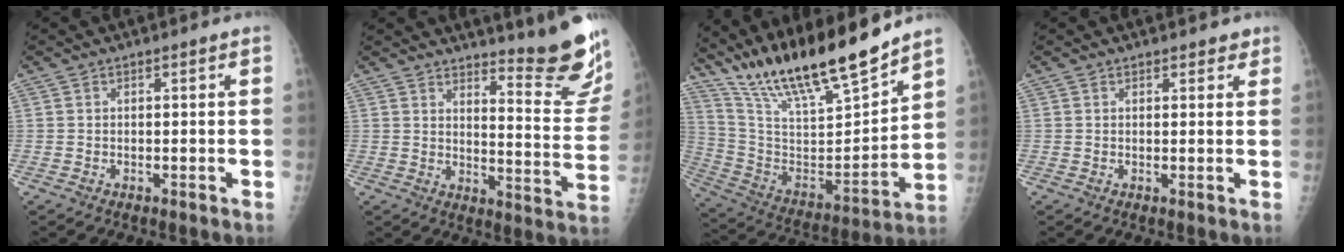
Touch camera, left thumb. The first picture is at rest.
{"total": 15.2, "force": [13.3, 1.3, 7.3], "torque": [-0.075, -0.157, 0.169]}
{"total": 22.4, "force": [18.8, 3.6, 11.6], "torque": [-0.179, -0.095, 0.339]}
{"total": 2.2, "force": [1.7, 1.3, 0.6], "torque": [0.017, -0.007, 0.015]}